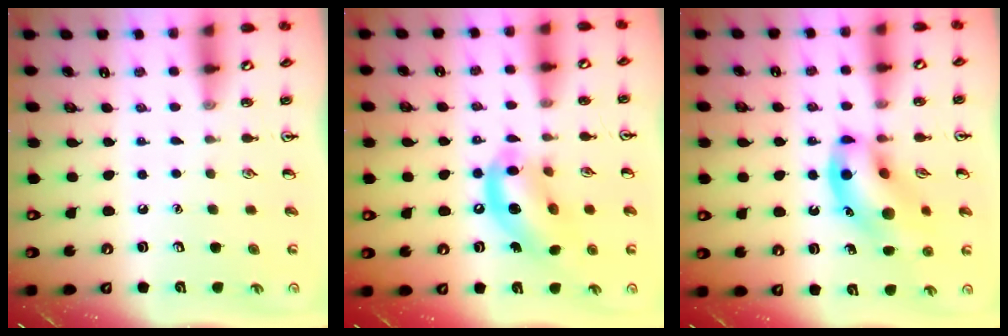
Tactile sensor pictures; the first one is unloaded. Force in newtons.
{"total": 12.2, "press": 11.5, "slide": 4.1}
{"total": 13.8, "press": 13.6, "slide": 1.9}